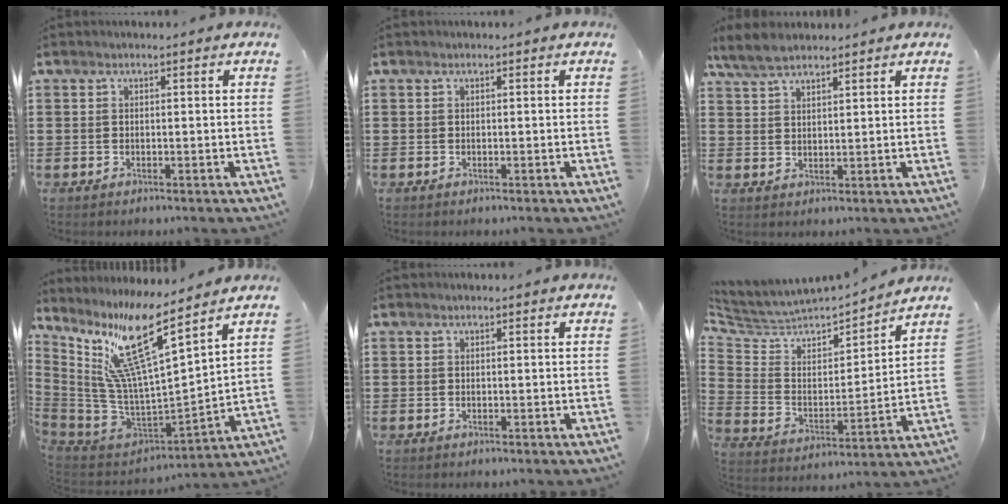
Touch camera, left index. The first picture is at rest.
{"total": 0.0}
{"total": 4.5, "force": [3.7, 1.3, 2.2], "torque": [-0.052, 0.000, 0.070]}
{"total": 13.7, "force": [9.3, 0.8, 10.1], "torque": [-0.228, -0.088, 0.148]}
{"total": 0.0}
{"total": 4.1, "force": [3.8, 1.5, 0.4], "torque": [-0.040, -0.039, 0.056]}